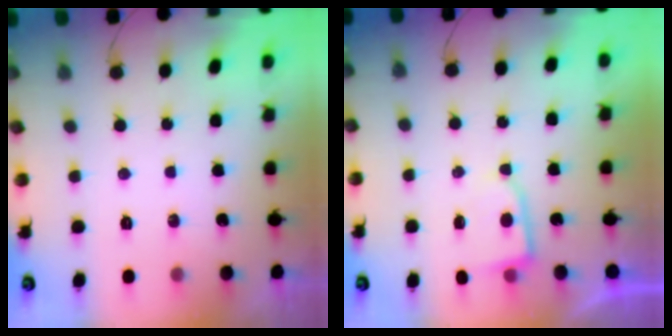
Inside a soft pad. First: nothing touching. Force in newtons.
{"total": 4.1, "press": 4.1, "slide": 0.4}